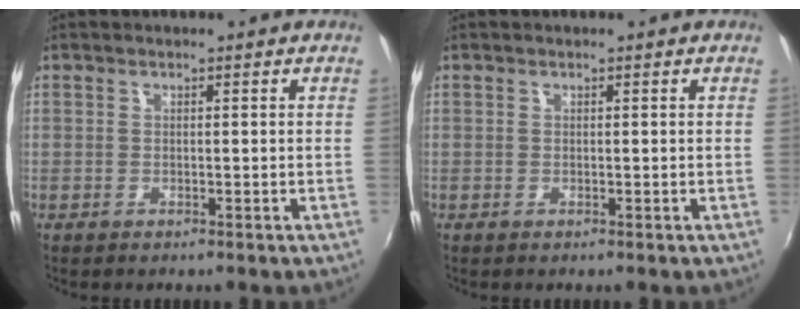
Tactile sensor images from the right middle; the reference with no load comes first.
{"total": 0.0}